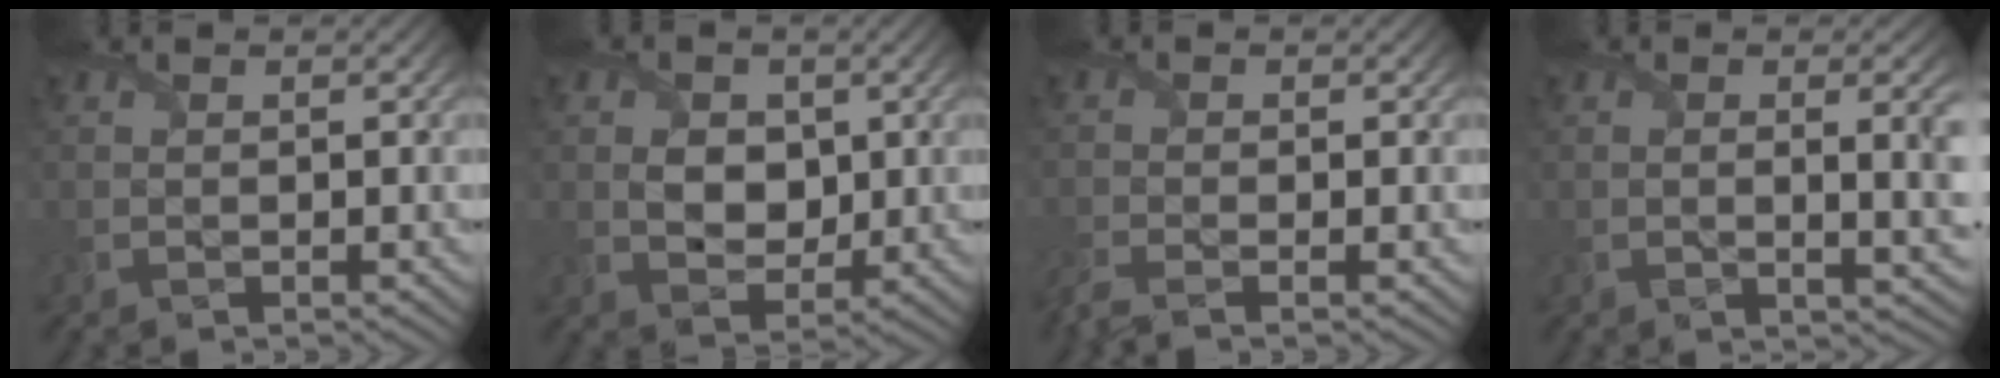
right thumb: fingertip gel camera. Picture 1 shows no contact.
{"total": 4.2, "force": [0.5, 3.3, 2.6], "torque": [-0.059, -0.006, 0.002]}
{"total": 2.5, "force": [-1.8, 0.4, 1.6], "torque": [-0.042, -0.009, -0.047]}
{"total": 6.0, "force": [0.1, 1.9, 5.6], "torque": [-0.071, 0.001, 0.004]}